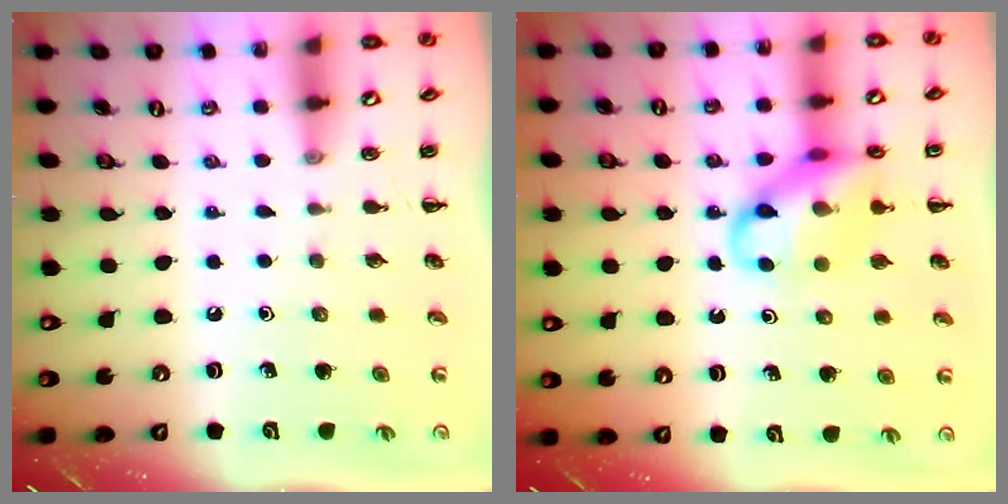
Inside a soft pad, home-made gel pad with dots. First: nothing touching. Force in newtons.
{"total": 14.3, "press": 14.1, "slide": 2.3}